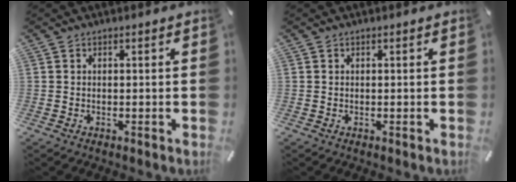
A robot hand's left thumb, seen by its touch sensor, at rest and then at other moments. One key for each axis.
{"total": 0.0}